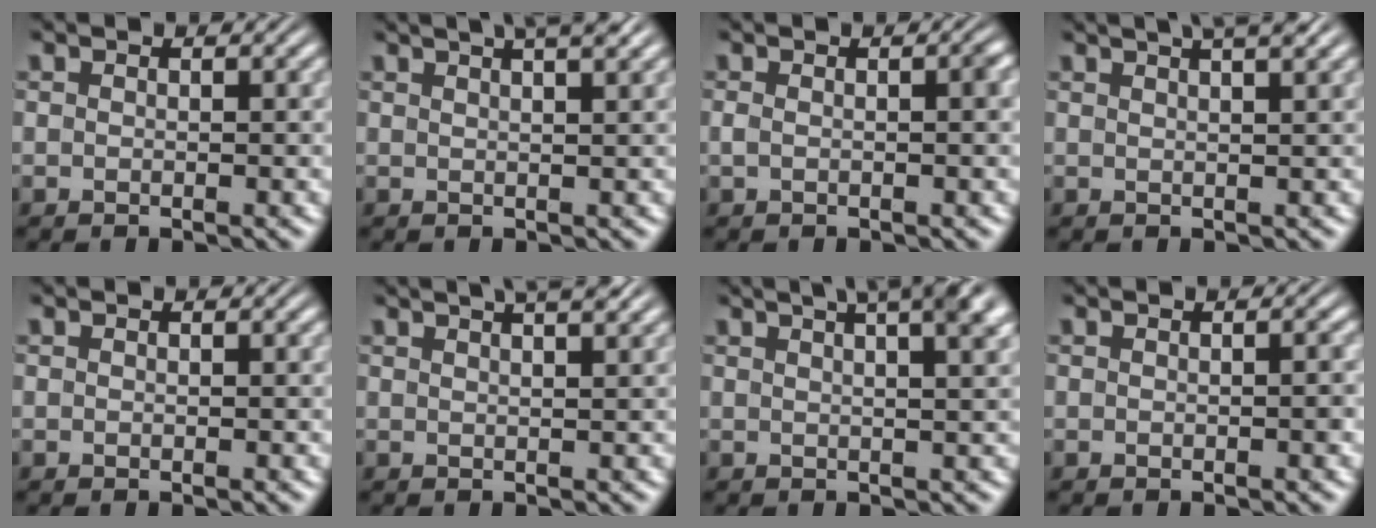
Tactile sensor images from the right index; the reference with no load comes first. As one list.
[{"total": 6.4, "force": [4.0, 2.2, 4.5], "torque": [-0.044, 0.026, 0.051]}, {"total": 1.1, "force": [-0.3, 0.2, 1.1], "torque": [-0.020, -0.002, -0.002]}, {"total": 5.5, "force": [3.6, 1.6, 3.8], "torque": [-0.037, 0.022, 0.047]}, {"total": 0.0}, {"total": 4.9, "force": [3.3, 1.2, 3.4], "torque": [-0.031, 0.018, 0.045]}, {"total": 9.8, "force": [5.4, 4.2, 7.0], "torque": [-0.087, 0.026, 0.072]}, {"total": 0.5, "force": [-0.1, 0.0, 0.5], "torque": [-0.006, 0.003, -0.003]}]